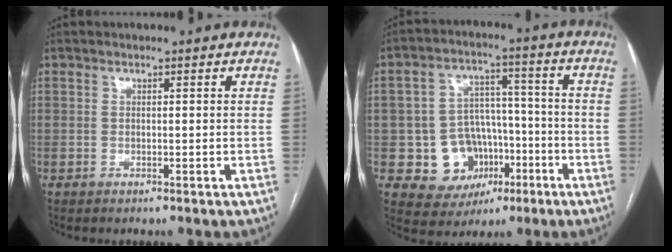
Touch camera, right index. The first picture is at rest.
{"total": 11.1, "force": [-3.4, 9.6, 4.3], "torque": [-0.060, 0.033, -0.037]}